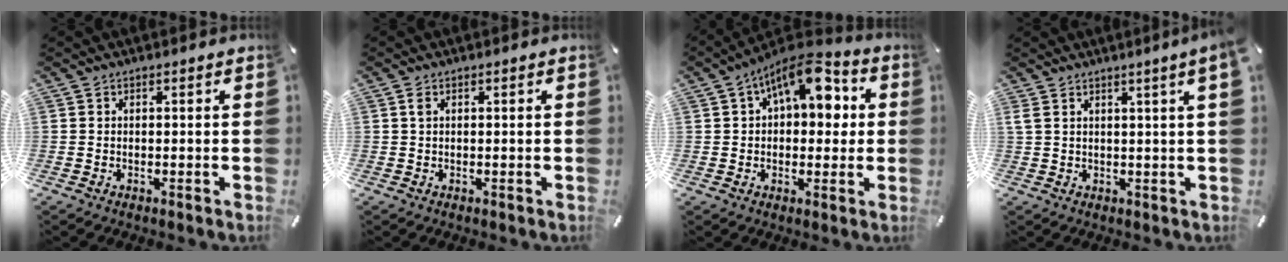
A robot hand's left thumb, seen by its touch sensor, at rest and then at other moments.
{"total": 1.1, "force": [0.4, 0.5, 0.9], "torque": [-0.018, 0.003, 0.005]}
{"total": 12.3, "force": [4.8, 6.9, 8.9], "torque": [-0.119, -0.018, 0.081]}
{"total": 4.0, "force": [1.8, -0.2, 3.5], "torque": [-0.070, -0.002, 0.031]}